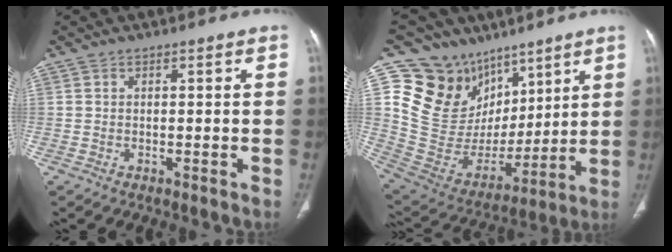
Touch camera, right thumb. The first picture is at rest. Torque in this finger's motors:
{"motor_torque": [-0.97, 2.88, 0.38, 0.11, 0.03]}